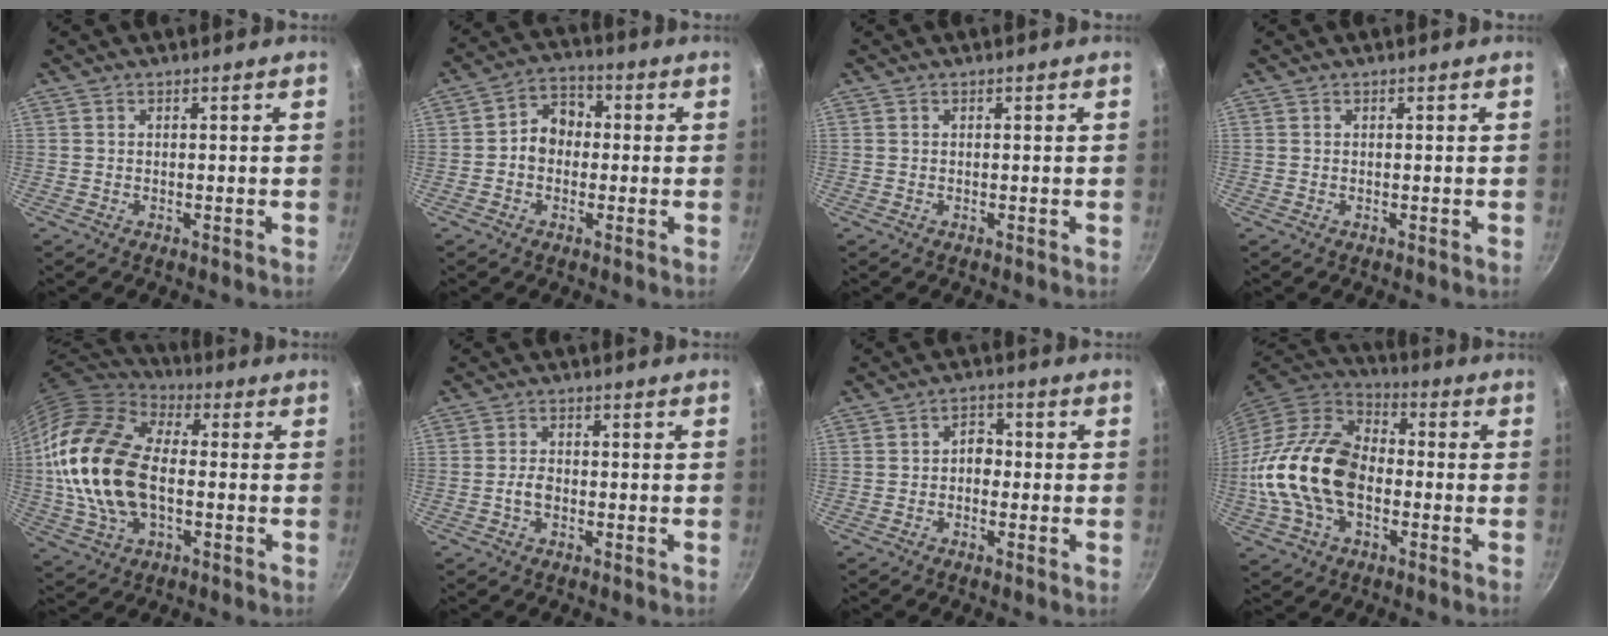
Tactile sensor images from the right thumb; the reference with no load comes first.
{"total": 6.8, "force": [-0.3, 5.6, 3.9], "torque": [-0.025, 0.021, -0.018]}
{"total": 0.0}
{"total": 0.0}
{"total": 21.2, "force": [-0.9, 13.0, 16.7], "torque": [-0.315, 0.025, -0.025]}
{"total": 2.5, "force": [-0.8, 1.6, 1.7], "torque": [-0.029, 0.014, -0.017]}
{"total": 2.2, "force": [-0.2, 1.7, 1.3], "torque": [-0.013, 0.005, -0.009]}
{"total": 21.4, "force": [-2.8, 14.2, 15.7], "torque": [-0.280, 0.034, -0.063]}